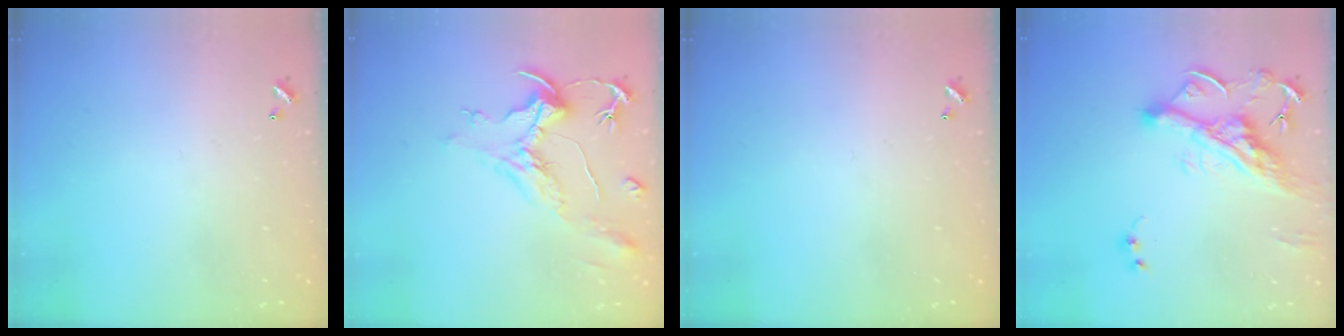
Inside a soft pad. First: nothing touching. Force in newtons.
{"total": 2.2, "press": 1.7, "slide": 1.4}
{"total": 0.0}
{"total": 10.4, "press": 10.3, "slide": 1.5}